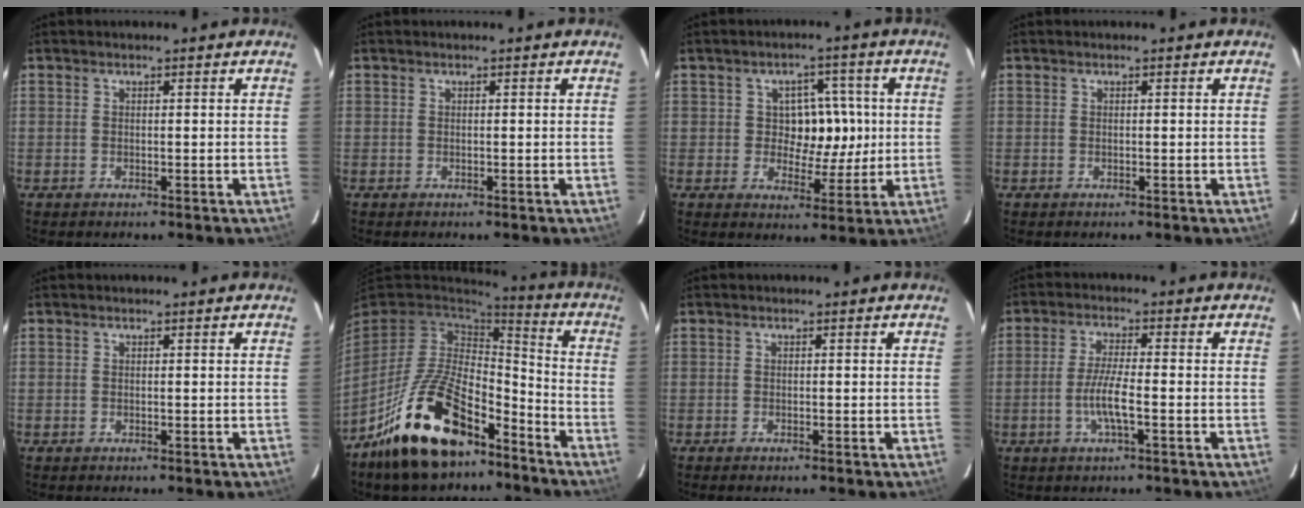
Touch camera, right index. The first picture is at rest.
{"total": 0.0}
{"total": 7.2, "force": [0.4, 6.0, 4.0], "torque": [-0.061, 0.008, 0.008]}
{"total": 0.0}
{"total": 0.0}
{"total": 20.9, "force": [-13.4, 9.4, 13.0], "torque": [-0.259, 0.002, -0.224]}
{"total": 0.5, "force": [-0.5, 0.1, 0.3], "torque": [-0.005, -0.001, -0.009]}
{"total": 5.5, "force": [-1.9, 0.6, 5.1], "torque": [-0.103, -0.005, -0.036]}